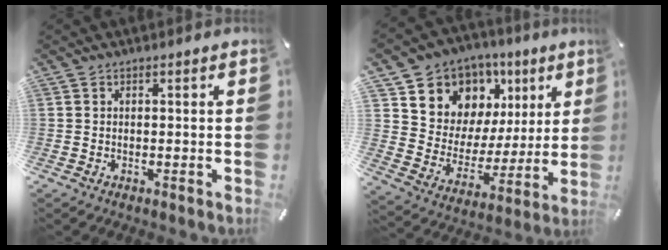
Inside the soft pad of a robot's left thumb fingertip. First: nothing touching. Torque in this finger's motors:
{"motor_torque": [1.91, 1.54, 0.75, -0.36, 0.30]}